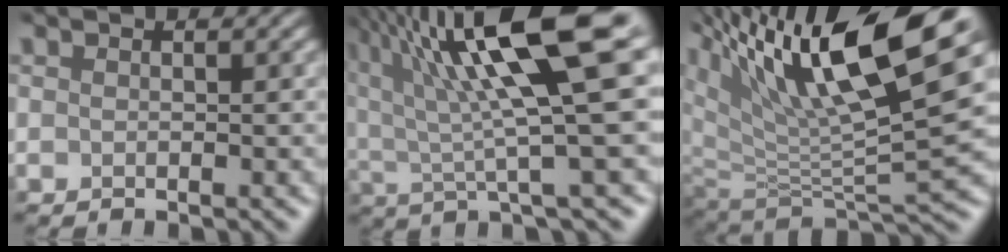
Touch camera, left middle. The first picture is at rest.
{"total": 12.9, "force": [5.5, 2.6, 11.3], "torque": [-0.191, 0.013, 0.099]}
{"total": 13.9, "force": [7.6, 4.6, 10.6], "torque": [-0.204, 0.014, 0.146]}